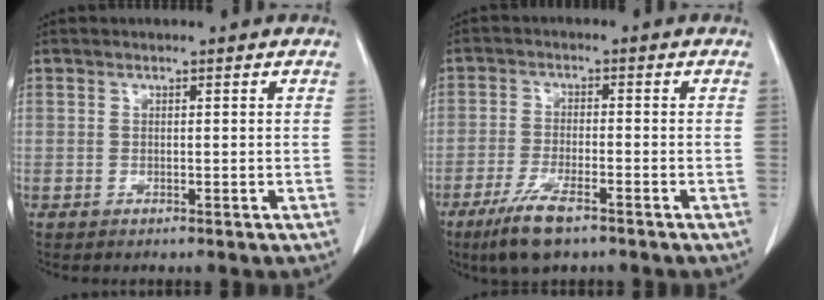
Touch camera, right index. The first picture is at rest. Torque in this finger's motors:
{"motor_torque": [0.76, -0.54, 0.11, 0.11]}